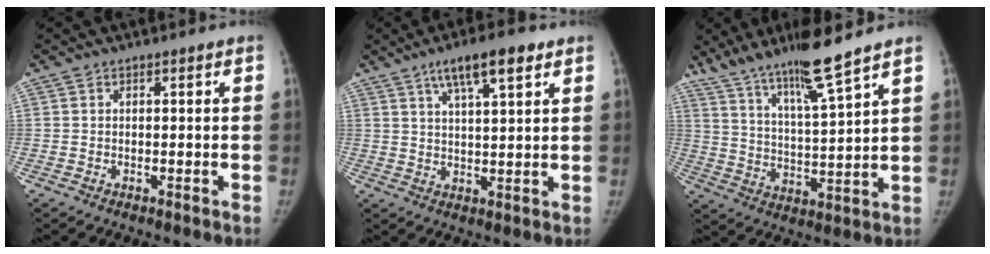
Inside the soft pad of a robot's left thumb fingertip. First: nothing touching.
{"total": 9.1, "force": [5.3, 2.3, 7.1], "torque": [-0.109, -0.015, 0.087]}
{"total": 13.9, "force": [10.5, 0.5, 9.1], "torque": [-0.156, -0.052, 0.190]}